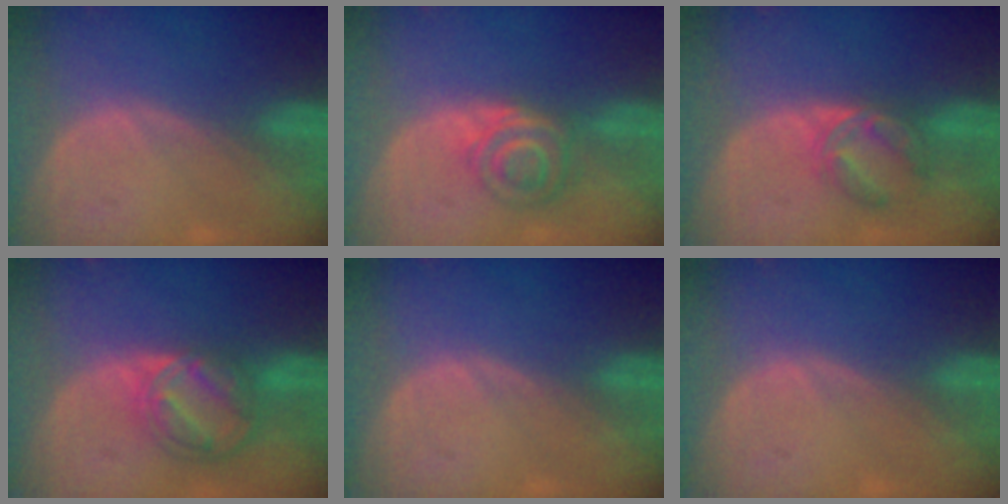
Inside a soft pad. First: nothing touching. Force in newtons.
{"total": 6.1, "press": 5.6, "slide": 2.4}
{"total": 5.5, "press": 5.4, "slide": 1.0}
{"total": 8.5, "press": 7.2, "slide": 4.6}
{"total": 0.0}
{"total": 0.0}